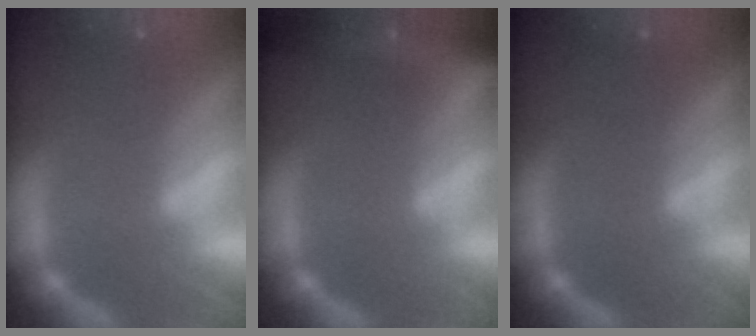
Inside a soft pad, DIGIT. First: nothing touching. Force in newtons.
{"total": 8.0}
{"total": 0.0}